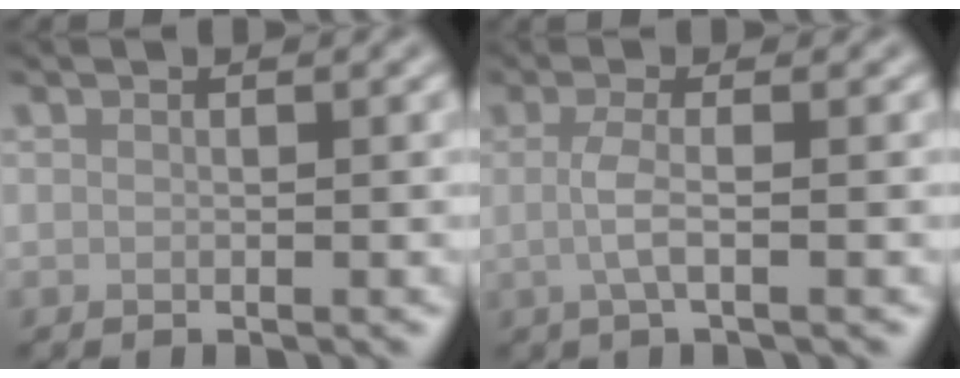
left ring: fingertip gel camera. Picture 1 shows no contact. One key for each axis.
{"total": 2.7, "fx": -0.1, "fy": 0.9, "fz": 2.6, "tx": -0.049, "ty": -0.003, "tz": -0.007}